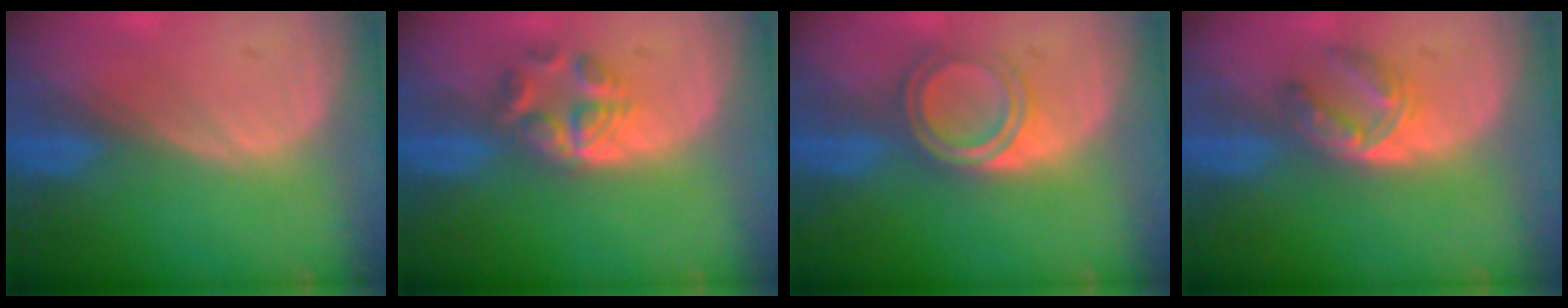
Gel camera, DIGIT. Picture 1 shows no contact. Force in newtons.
{"total": 6.0, "press": 5.0, "slide": 3.3}
{"total": 5.3, "press": 4.9, "slide": 1.9}
{"total": 6.0, "press": 4.8, "slide": 3.6}